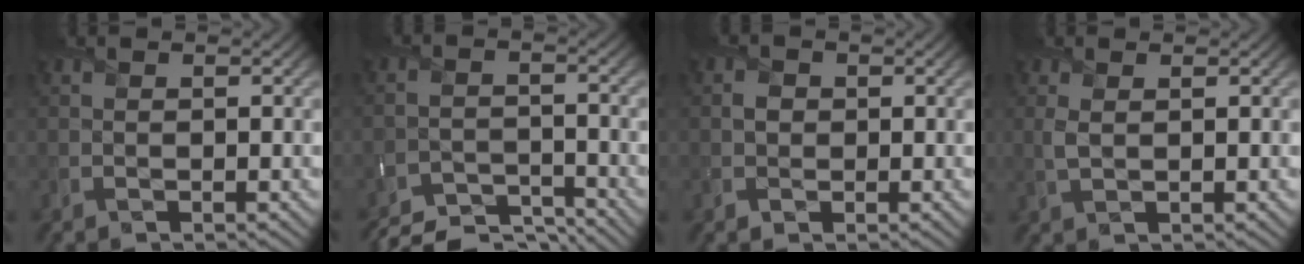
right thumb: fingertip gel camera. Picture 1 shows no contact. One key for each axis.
{"total": 6.9, "fx": -6.5, "fy": 1.4, "fz": 1.7, "tx": -0.028, "ty": -0.004, "tz": -0.113}
{"total": 1.5, "fx": 0.1, "fy": 1.4, "fz": 0.4, "tx": -0.007, "ty": -0.002, "tz": -0.003}
{"total": 1.4, "fx": 0.6, "fy": 0.5, "fz": 1.1, "tx": -0.033, "ty": -0.001, "tz": 0.014}